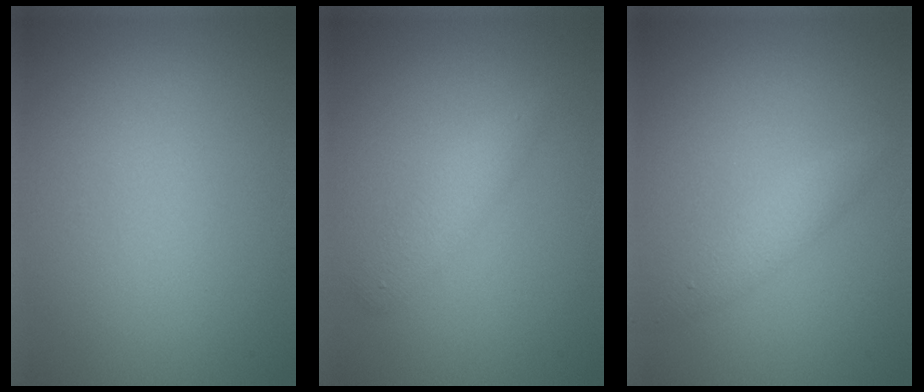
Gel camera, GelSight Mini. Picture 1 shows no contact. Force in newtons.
{"total": 1.9, "press": 1.9, "slide": 0.0}
{"total": 1.8, "press": 1.8, "slide": 0.1}